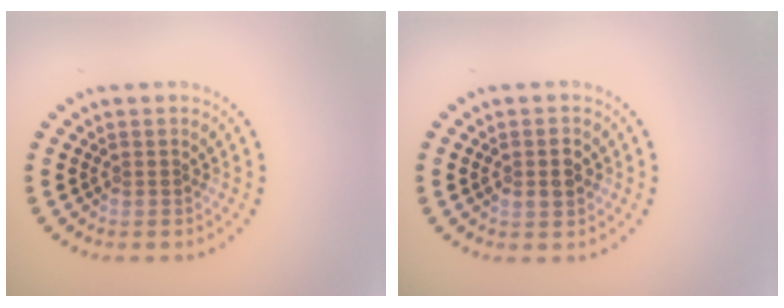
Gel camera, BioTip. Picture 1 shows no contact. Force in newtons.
{"total": 1.8, "press": 1.8, "slide": 0.2}